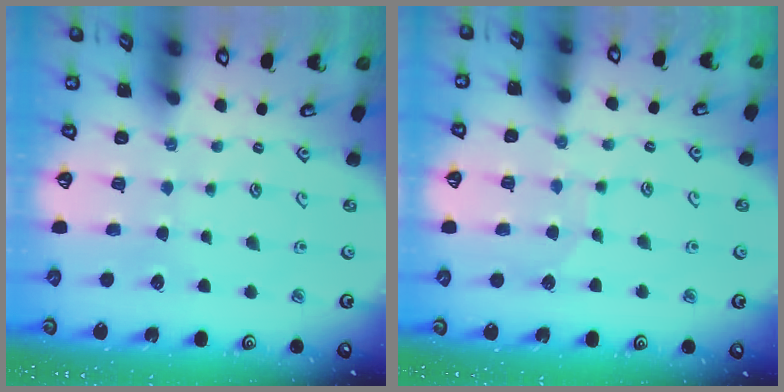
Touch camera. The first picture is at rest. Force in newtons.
{"total": 6.8, "press": 6.8, "slide": 0.5}